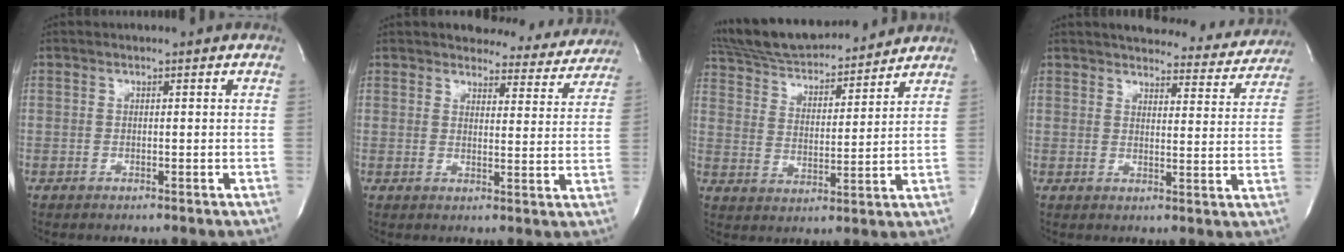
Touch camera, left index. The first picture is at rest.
{"total": 11.4, "force": [10.8, 3.4, 1.6], "torque": [0.009, -0.027, 0.110]}
{"total": 18.1, "force": [16.7, 3.4, 6.2], "torque": [-0.109, 0.021, 0.269]}
{"total": 16.6, "force": [15.6, 4.2, 4.1], "torque": [-0.029, -0.023, 0.174]}